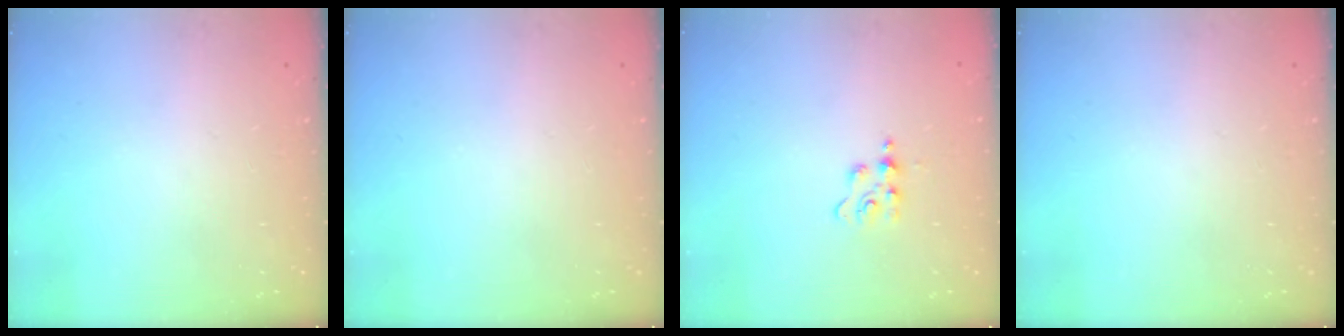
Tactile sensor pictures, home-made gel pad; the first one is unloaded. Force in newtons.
{"total": 0.0}
{"total": 4.3, "press": 4.3, "slide": 0.5}
{"total": 0.0}